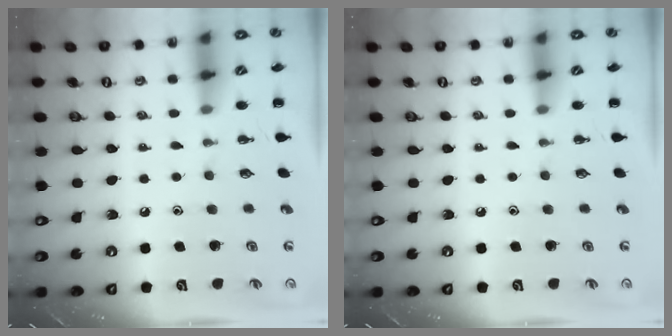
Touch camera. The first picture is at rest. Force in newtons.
{"total": 0.0}